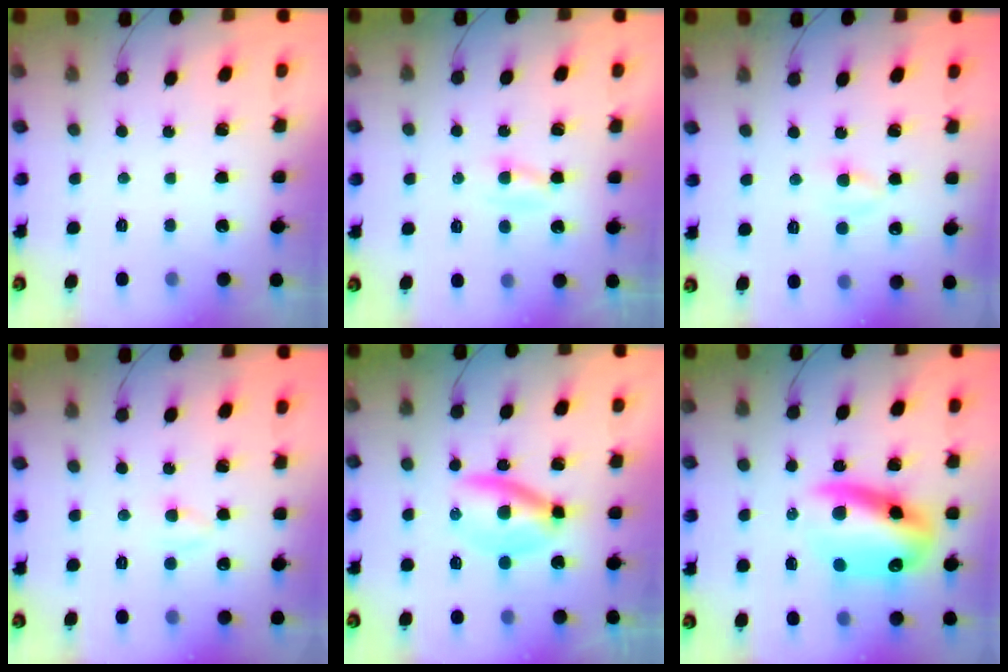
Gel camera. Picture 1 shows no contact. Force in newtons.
{"total": 1.6, "press": 1.4, "slide": 0.7}
{"total": 3.5, "press": 3.3, "slide": 1.1}
{"total": 2.8, "press": 2.6, "slide": 1.2}
{"total": 5.9, "press": 5.8, "slide": 0.9}
{"total": 16.2, "press": 15.6, "slide": 4.4}